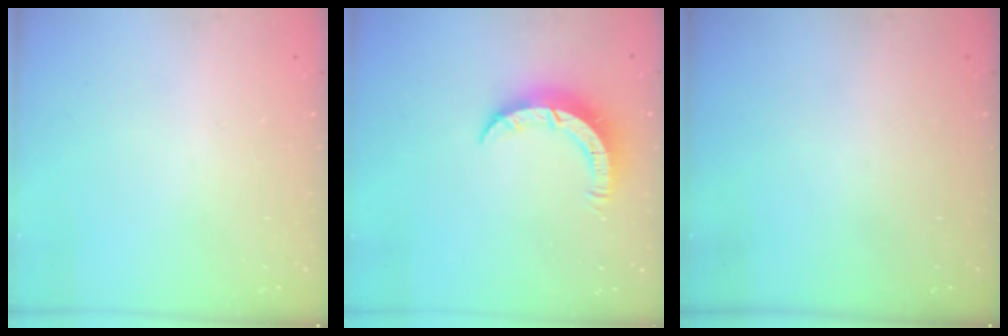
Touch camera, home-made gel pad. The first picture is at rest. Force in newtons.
{"total": 8.2, "press": 8.2, "slide": 0.2}
{"total": 0.0}